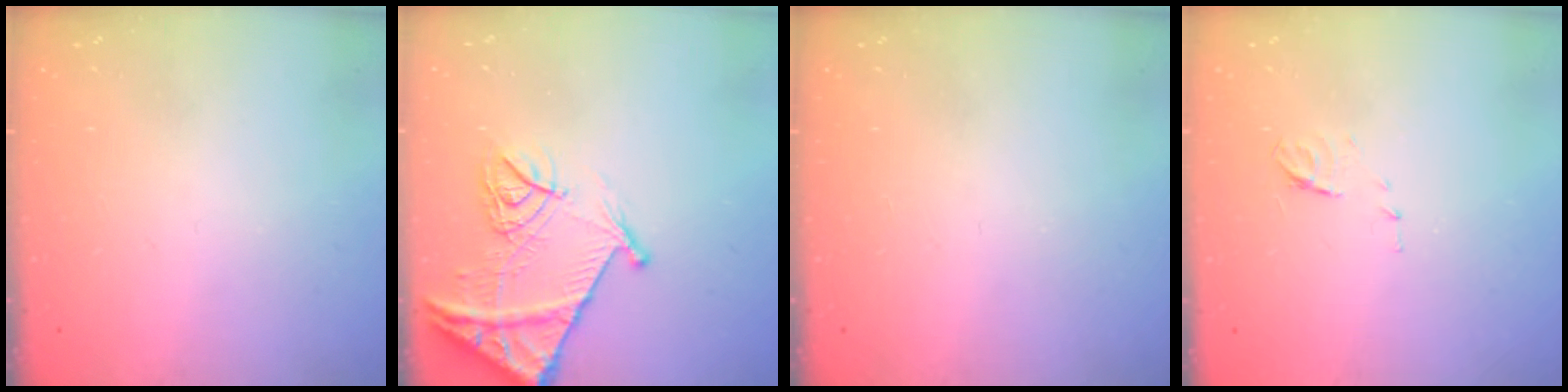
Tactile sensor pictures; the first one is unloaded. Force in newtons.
{"total": 13.6, "press": 13.6, "slide": 1.5}
{"total": 0.0}
{"total": 5.8, "press": 5.8, "slide": 0.7}